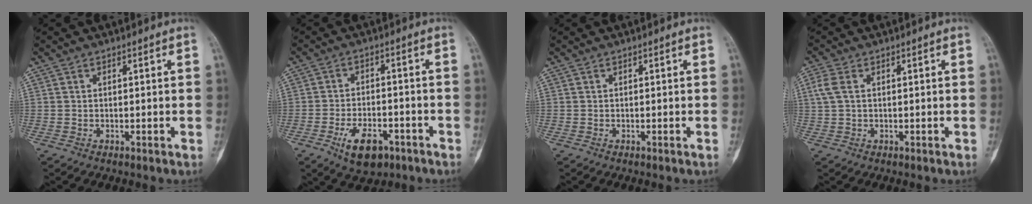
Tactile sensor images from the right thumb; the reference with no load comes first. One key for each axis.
{"total": 8.6, "fx": -4.5, "fy": 4.6, "fz": 5.7, "tx": -0.082, "ty": 0.024, "tz": -0.066}
{"total": 0.0}
{"total": 3.4, "fx": 0.7, "fy": 2.1, "fz": 2.5, "tx": -0.075, "ty": 0.013, "tz": 0.015}